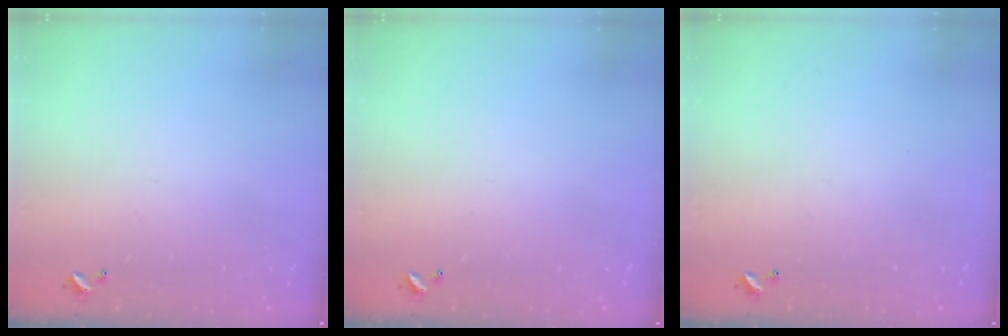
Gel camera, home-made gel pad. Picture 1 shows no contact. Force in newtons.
{"total": 0.0}
{"total": 0.0}